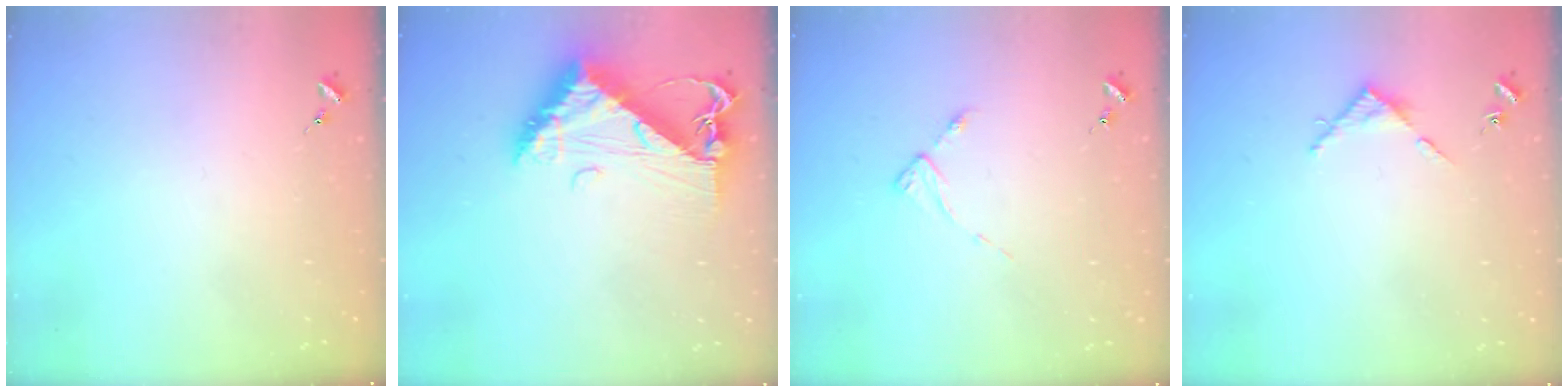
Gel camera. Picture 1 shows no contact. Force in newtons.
{"total": 11.4, "press": 11.3, "slide": 1.4}
{"total": 2.7, "press": 2.7, "slide": 0.4}
{"total": 4.7, "press": 4.7, "slide": 0.2}